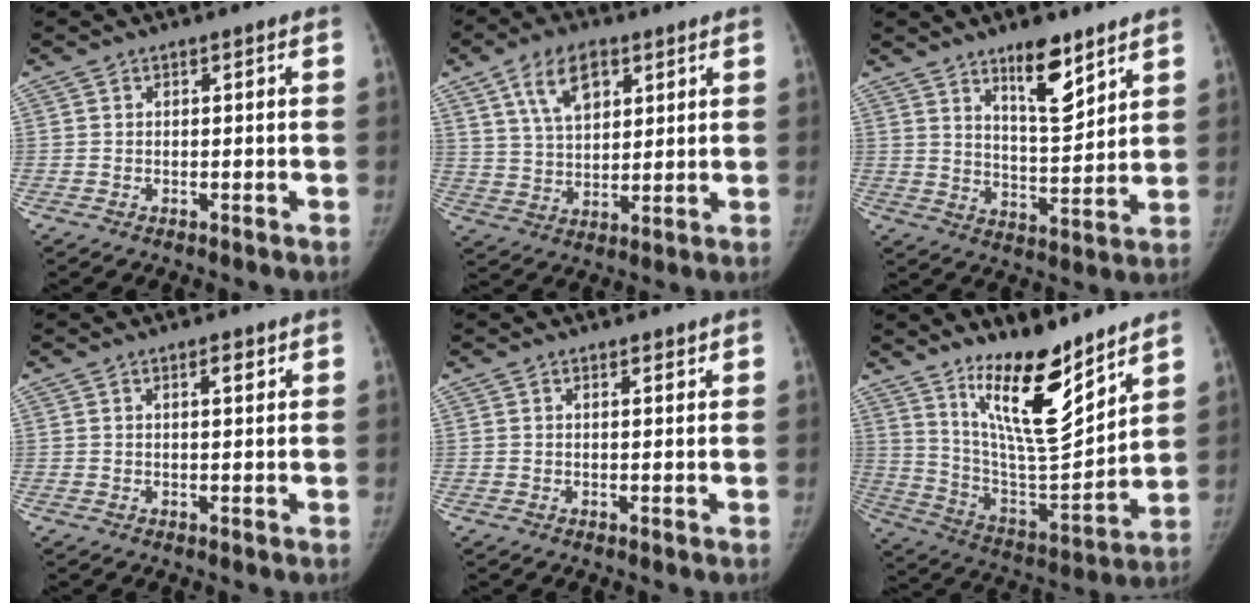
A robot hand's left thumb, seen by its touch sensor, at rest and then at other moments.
{"total": 10.8, "force": [5.3, 6.4, 6.9], "torque": [-0.097, -0.020, 0.099]}
{"total": 10.3, "force": [6.8, 3.5, 7.0], "torque": [-0.089, -0.051, 0.115]}
{"total": 1.7, "force": [0.9, 0.7, 1.3], "torque": [-0.010, -0.002, 0.013]}
{"total": 0.8, "force": [0.6, 0.3, 0.3], "torque": [0.004, -0.004, 0.007]}
{"total": 18.5, "force": [12.7, 5.1, 12.5], "torque": [-0.165, -0.099, 0.229]}